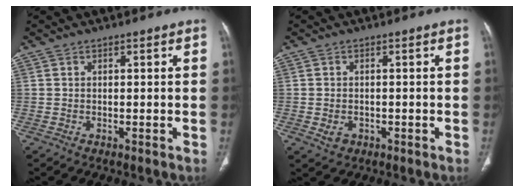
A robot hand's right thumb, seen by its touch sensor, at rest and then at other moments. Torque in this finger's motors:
{"motor_torque": [-0.31, 0.13, 0.06, 0.44, -0.03]}